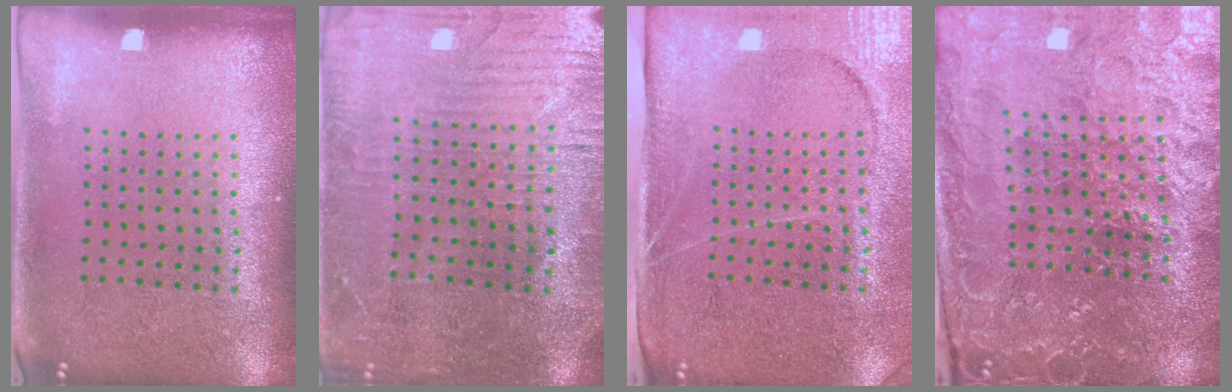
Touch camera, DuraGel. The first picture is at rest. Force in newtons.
{"total": 1.6, "press": 1.5, "slide": 0.5}
{"total": 3.8, "press": 3.3, "slide": 2.0}
{"total": 4.2, "press": 4.1, "slide": 0.9}